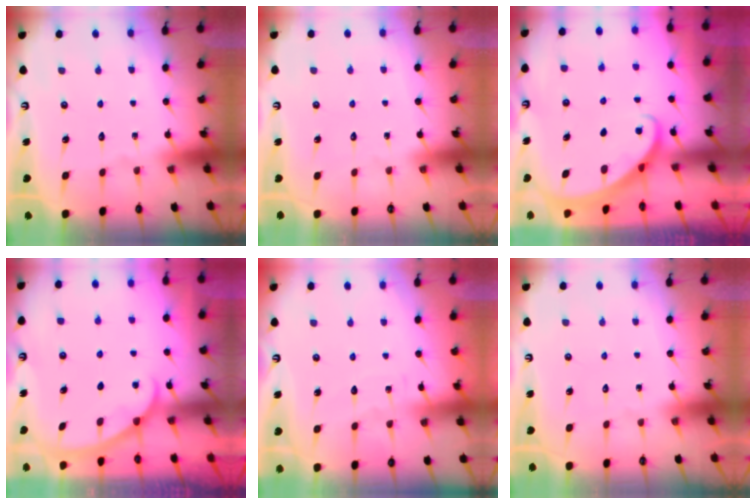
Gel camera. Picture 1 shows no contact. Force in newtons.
{"total": 0.0}
{"total": 1.9, "press": 1.9, "slide": 0.0}
{"total": 2.3, "press": 2.3, "slide": 0.2}
{"total": 2.1, "press": 2.1, "slide": 0.2}
{"total": 0.0}